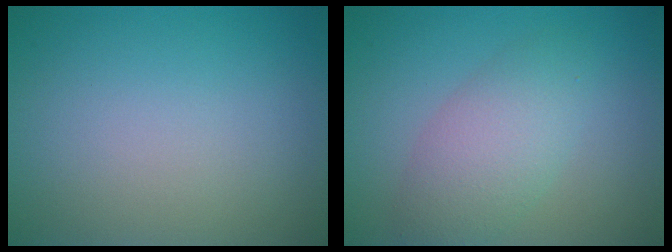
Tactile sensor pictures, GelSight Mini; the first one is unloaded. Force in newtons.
{"total": 4.2, "press": 4.2, "slide": 0.1}